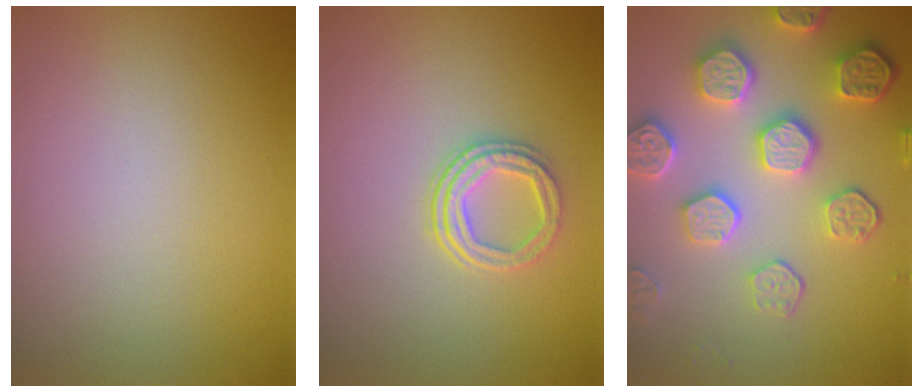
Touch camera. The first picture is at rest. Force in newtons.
{"total": 3.0, "press": 2.4, "slide": 1.7}
{"total": 6.9, "press": 5.6, "slide": 4.1}